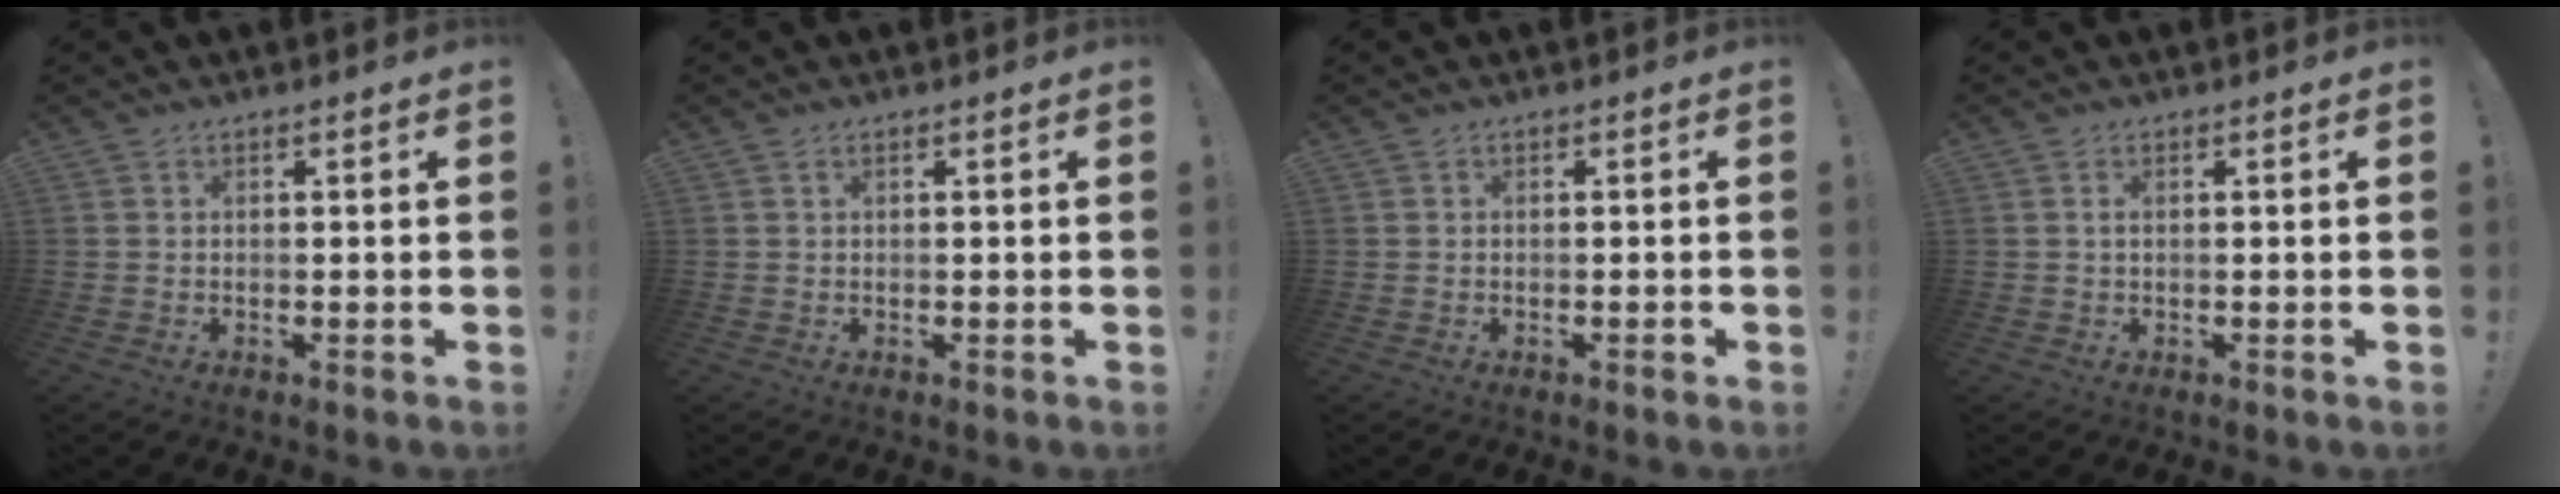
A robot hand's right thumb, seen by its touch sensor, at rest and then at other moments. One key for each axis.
{"total": 0.5, "fx": 0.3, "fy": 0.1, "fz": 0.4, "tx": -0.003, "ty": -0.002, "tz": 0.005}
{"total": 0.9, "fx": -0.7, "fy": 0.2, "fz": 0.5, "tx": -0.009, "ty": 0.002, "tz": -0.011}
{"total": 1.0, "fx": 0.2, "fy": 0.3, "fz": 1.0, "tx": -0.022, "ty": 0.002, "tz": 0.003}